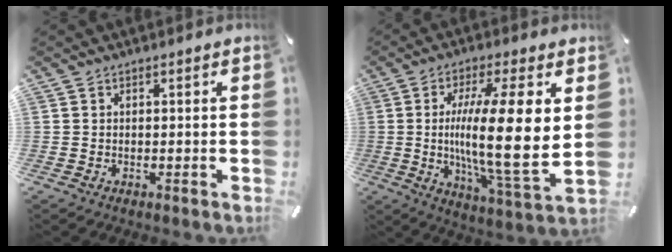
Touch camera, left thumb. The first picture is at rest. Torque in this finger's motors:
{"motor_torque": [0.20, 2.04, 2.63, -0.13, 0.33]}